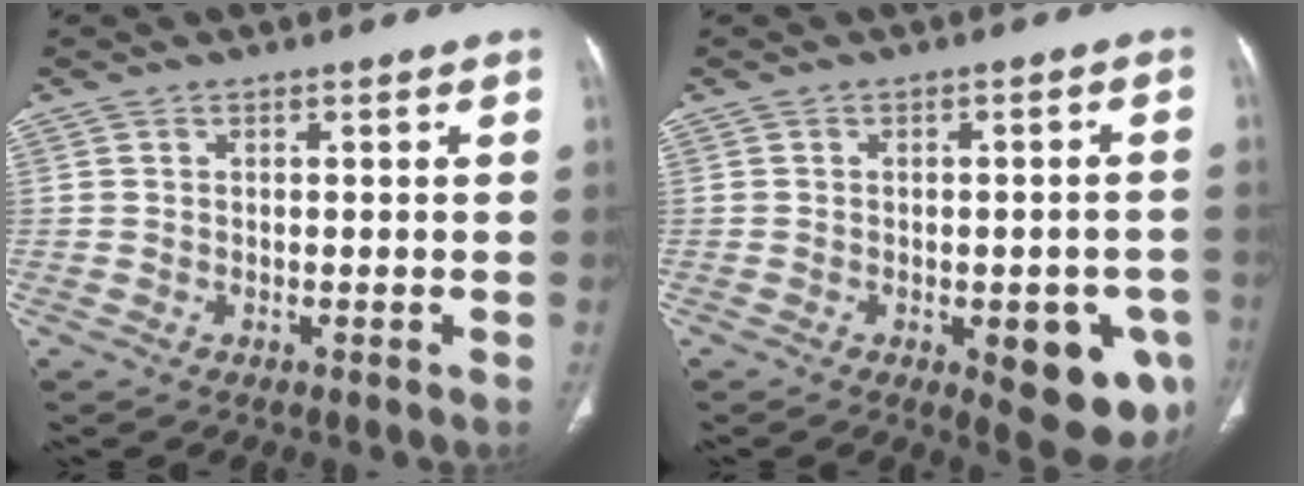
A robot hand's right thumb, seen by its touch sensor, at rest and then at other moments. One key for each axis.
{"total": 12.1, "fx": -4.2, "fy": 5.1, "fz": 10.1, "tx": -0.095, "ty": 0.005, "tz": -0.038}